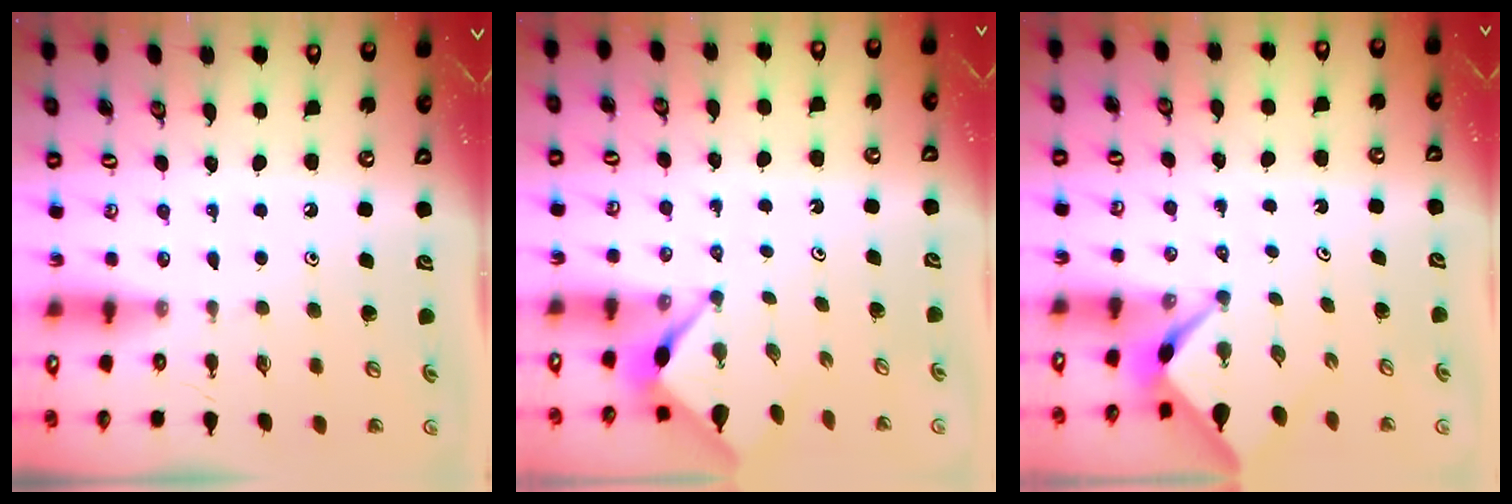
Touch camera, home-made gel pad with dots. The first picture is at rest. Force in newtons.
{"total": 2.9, "press": 2.9, "slide": 0.3}
{"total": 2.5, "press": 2.5, "slide": 0.3}